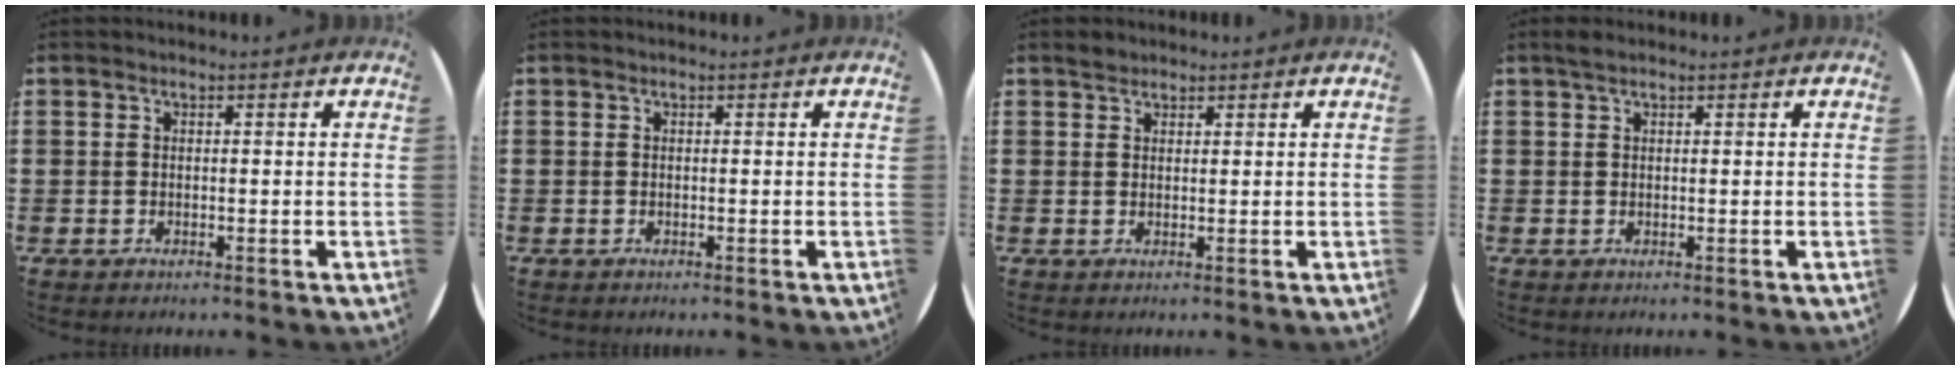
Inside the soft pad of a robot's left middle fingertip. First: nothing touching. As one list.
[{"total": 0.0}, {"total": 1.3, "force": [1.2, 0.5, 0.0], "torque": [0.006, -0.001, 0.022]}, {"total": 0.9, "force": [0.8, 0.3, 0.4], "torque": [-0.009, 0.004, 0.014]}]